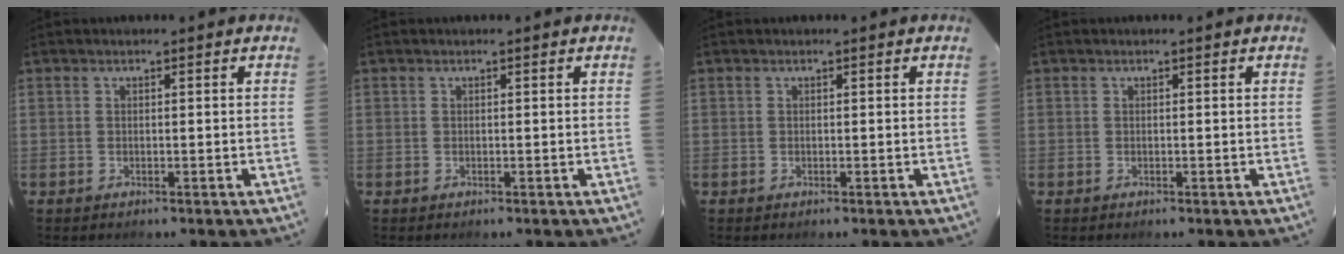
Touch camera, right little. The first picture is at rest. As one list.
[{"total": 0.0}, {"total": 0.0}, {"total": 0.0}]